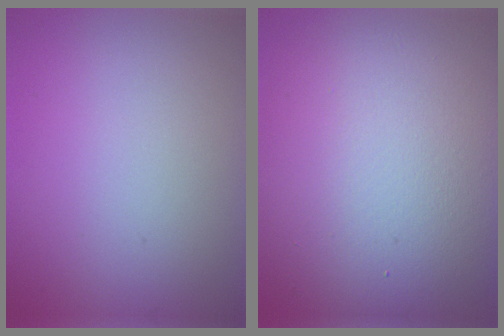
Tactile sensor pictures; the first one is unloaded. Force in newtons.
{"total": 14.7, "press": 14.7, "slide": 0.9}